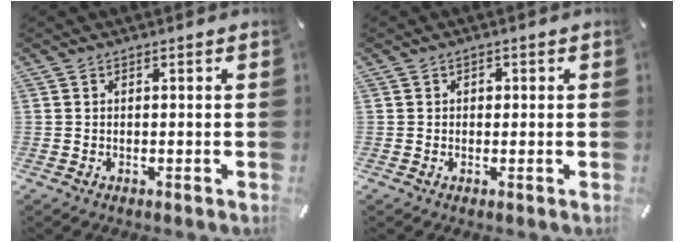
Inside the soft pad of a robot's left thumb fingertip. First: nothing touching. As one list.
[{"total": 1.3, "force": [0.1, 1.1, 0.5], "torque": [-0.004, 0.003, -0.002]}]